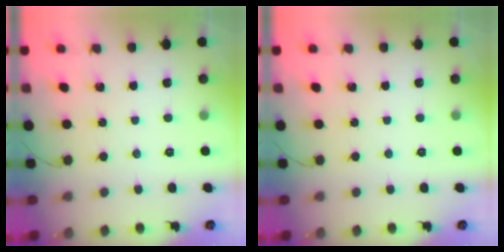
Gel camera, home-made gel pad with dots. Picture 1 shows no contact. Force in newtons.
{"total": 0.0}